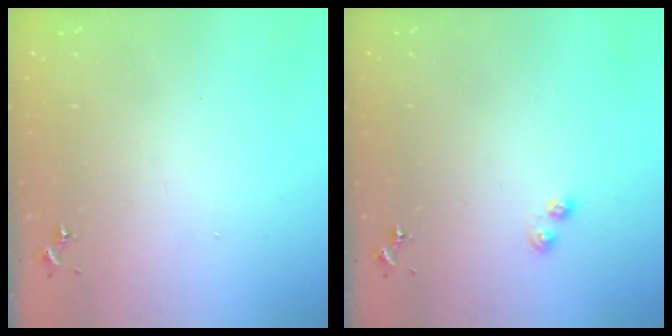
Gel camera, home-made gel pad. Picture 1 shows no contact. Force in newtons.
{"total": 3.8, "press": 3.8, "slide": 0.7}